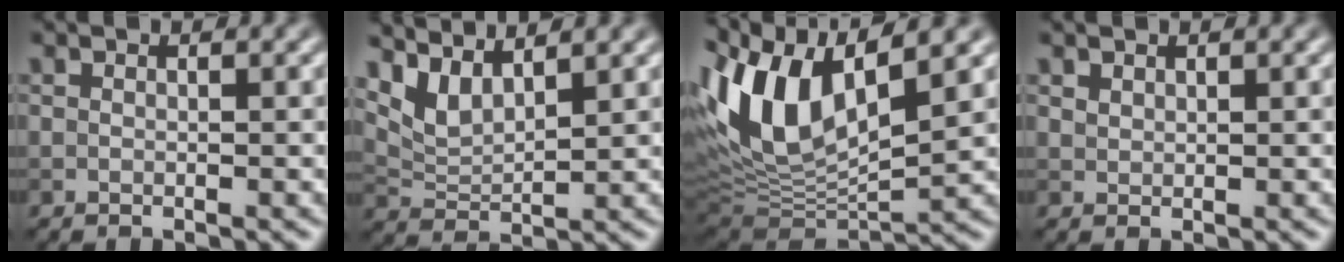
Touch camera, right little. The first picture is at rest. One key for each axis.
{"total": 3.5, "fx": 2.8, "fy": 1.0, "fz": 1.8, "tx": -0.045, "ty": -0.005, "tz": 0.063}
{"total": 10.8, "fx": 3.9, "fy": 4.5, "fz": 9.0, "tx": -0.185, "ty": 0.007, "tz": 0.074}
{"total": 0.8, "fx": 0.6, "fy": 0.4, "fz": 0.1, "tx": -0.003, "ty": 0.000, "tz": 0.014}